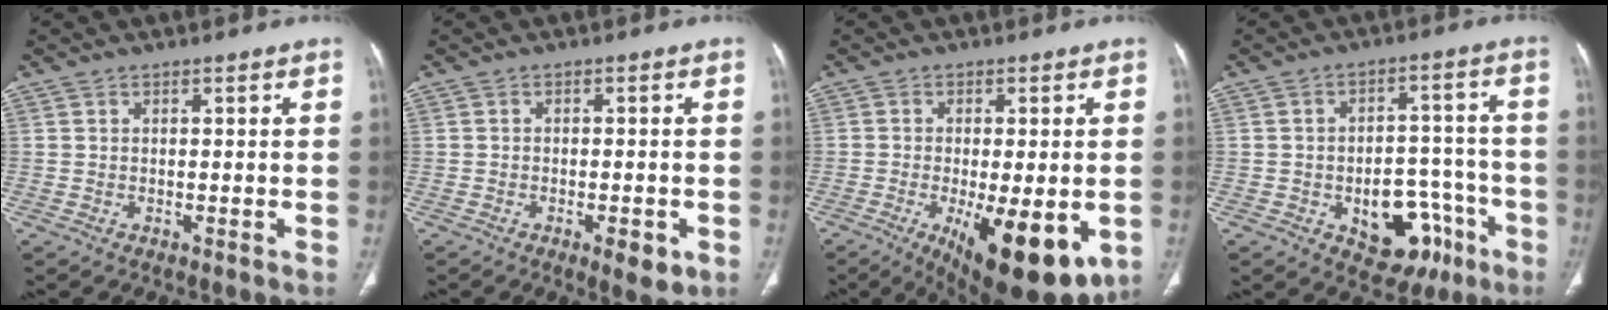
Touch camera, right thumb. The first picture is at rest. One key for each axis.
{"total": 4.6, "fx": -2.0, "fy": 1.7, "fz": 3.7, "tx": -0.044, "ty": -0.002, "tz": -0.023}
{"total": 16.4, "fx": -5.5, "fy": 6.1, "fz": 14.2, "tx": -0.175, "ty": -0.020, "tz": -0.065}
{"total": 13.4, "fx": -5.9, "fy": 8.4, "fz": 8.5, "tx": -0.069, "ty": 0.048, "tz": -0.070}